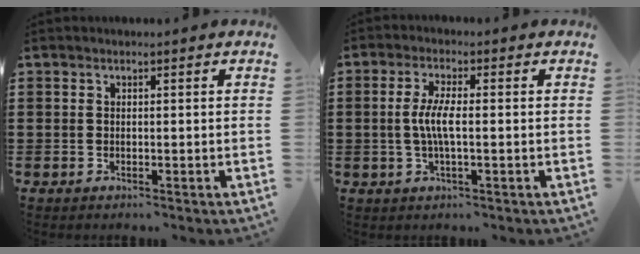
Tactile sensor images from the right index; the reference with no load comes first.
{"total": 4.5, "force": [-0.4, 0.9, 4.4], "torque": [-0.092, -0.004, -0.014]}